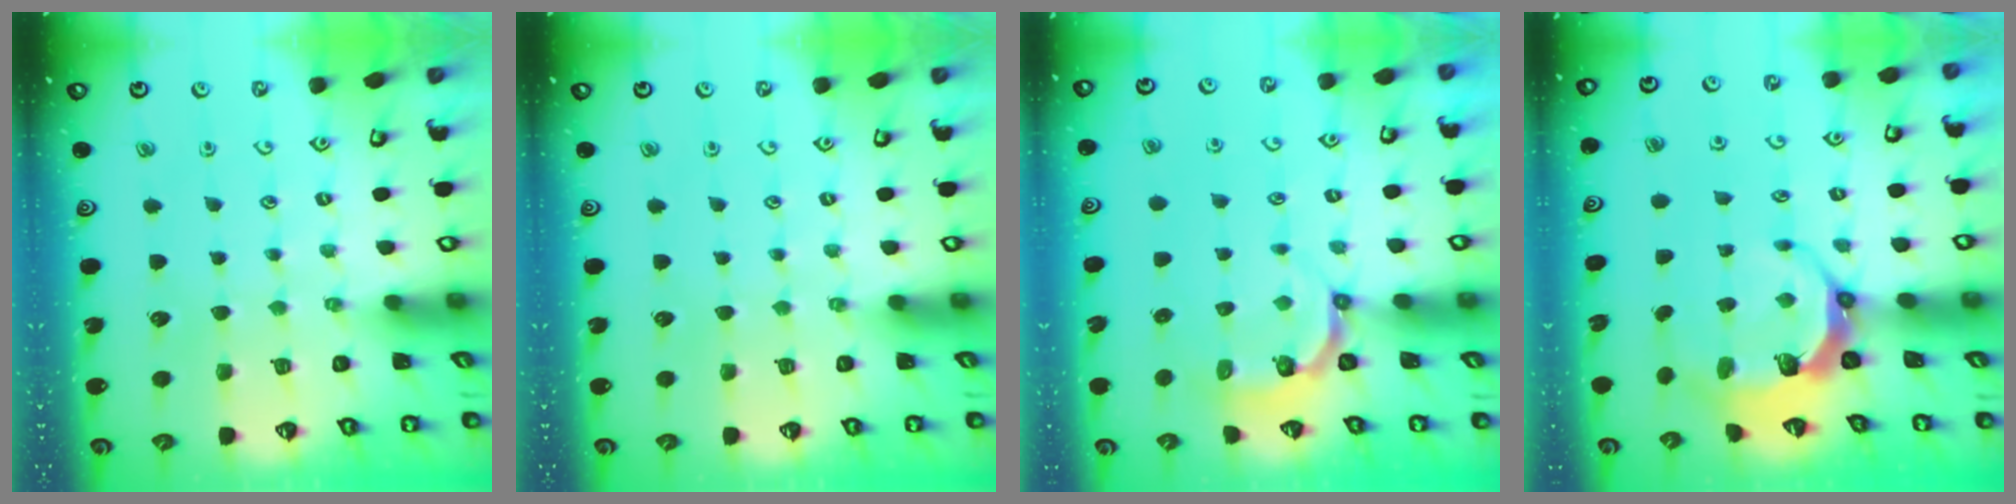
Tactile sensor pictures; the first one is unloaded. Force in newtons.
{"total": 0.0}
{"total": 4.5, "press": 3.6, "slide": 2.6}
{"total": 8.1, "press": 6.9, "slide": 4.3}